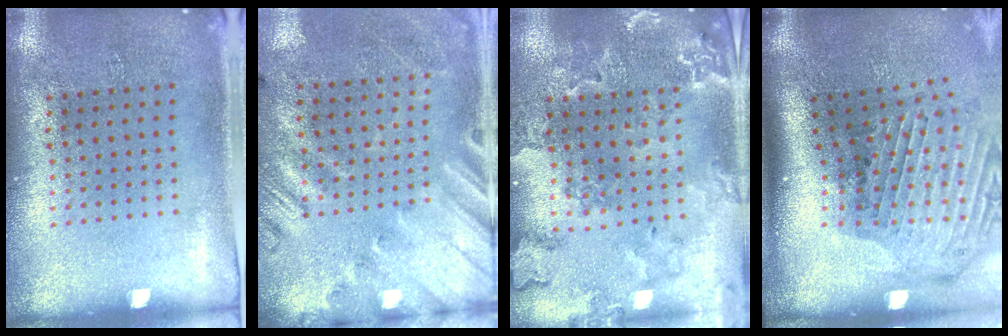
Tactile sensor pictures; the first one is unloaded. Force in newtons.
{"total": 2.7, "press": 1.9, "slide": 1.9}
{"total": 1.6, "press": 1.6, "slide": 0.2}
{"total": 2.9, "press": 2.1, "slide": 1.9}